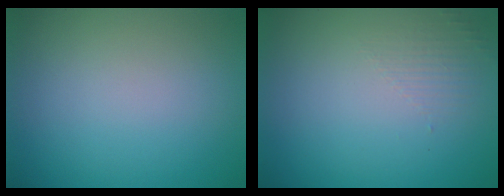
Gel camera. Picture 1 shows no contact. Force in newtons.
{"total": 1.3, "press": 0.1, "slide": 1.3}